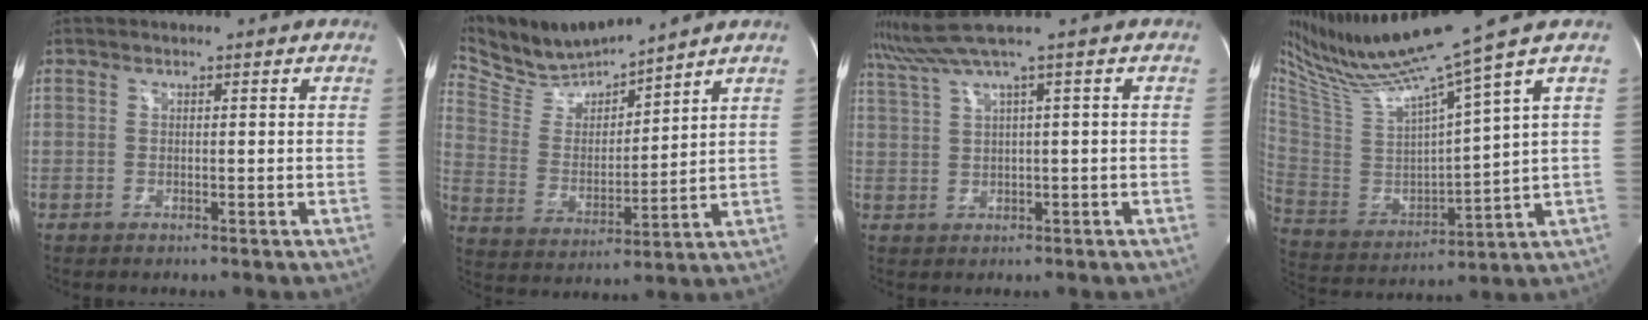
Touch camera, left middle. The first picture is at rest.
{"total": 10.1, "force": [9.9, 0.2, 2.1], "torque": [-0.064, 0.001, 0.208]}
{"total": 4.5, "force": [3.1, -2.0, 2.6], "torque": [-0.068, 0.017, 0.073]}
{"total": 17.8, "force": [14.0, -2.8, 10.7], "torque": [-0.197, -0.032, 0.268]}